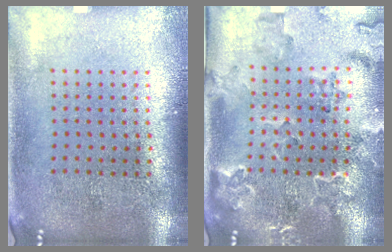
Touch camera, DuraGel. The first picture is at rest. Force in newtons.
{"total": 2.2, "press": 2.2, "slide": 0.6}